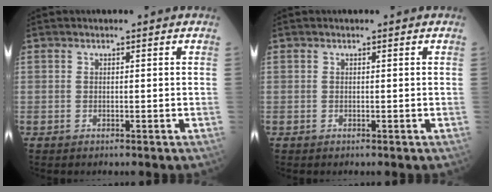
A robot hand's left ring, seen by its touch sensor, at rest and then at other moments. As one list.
[{"total": 0.0}]